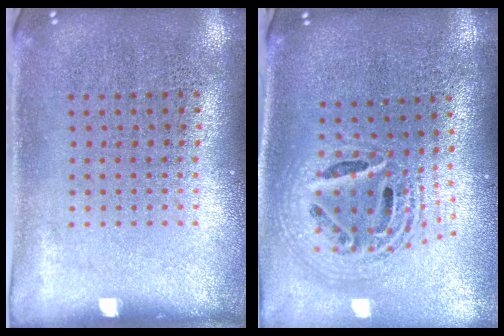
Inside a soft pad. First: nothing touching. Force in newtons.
{"total": 2.3, "press": 1.7, "slide": 1.6}